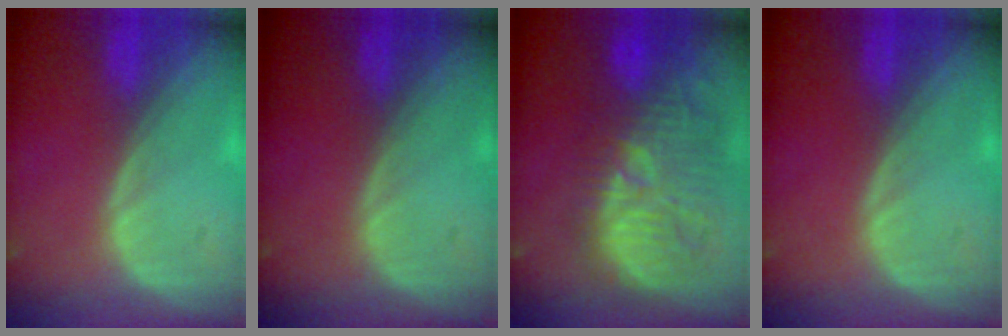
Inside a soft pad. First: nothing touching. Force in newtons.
{"total": 0.0}
{"total": 12.2, "press": 11.7, "slide": 3.6}
{"total": 0.0}